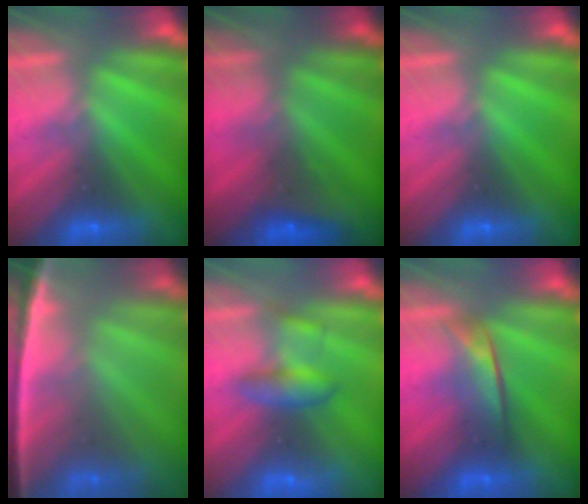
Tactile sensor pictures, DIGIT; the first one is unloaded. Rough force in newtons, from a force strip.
{"total": 4.7}
{"total": 0.0}
{"total": 8.0}
{"total": 2.1}
{"total": 2.1}